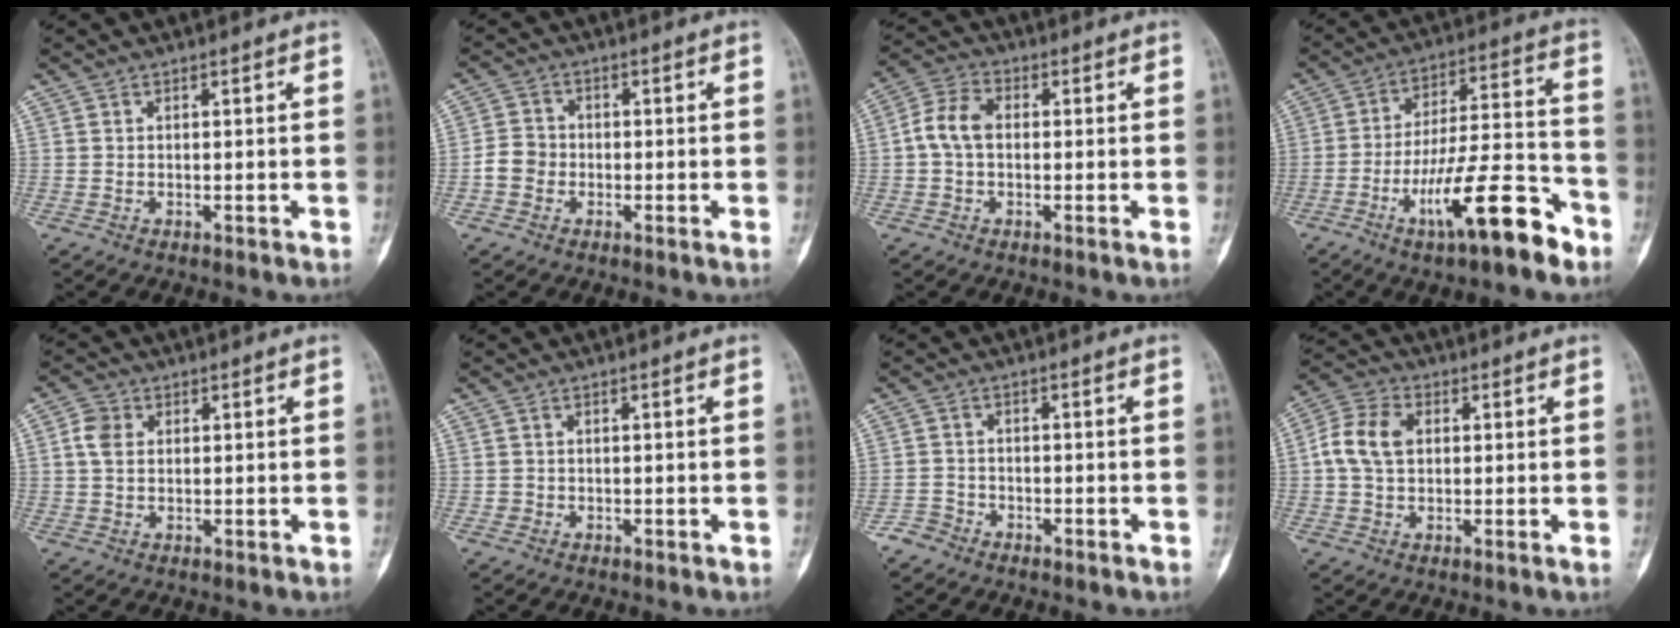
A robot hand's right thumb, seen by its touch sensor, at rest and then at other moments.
{"total": 4.0, "force": [-1.3, 3.2, 1.9], "torque": [-0.027, 0.012, -0.035]}
{"total": 6.4, "force": [-0.1, 4.0, 5.0], "torque": [-0.099, 0.016, -0.014]}
{"total": 17.8, "force": [-9.8, 4.3, 14.2], "torque": [-0.234, 0.065, -0.155]}
{"total": 3.9, "force": [0.9, 3.0, 2.3], "torque": [-0.037, 0.008, 0.013]}
{"total": 0.7, "force": [-0.1, 0.7, -0.1], "torque": [0.008, 0.007, -0.004]}
{"total": 2.3, "force": [-2.0, 1.2, -0.1], "torque": [0.003, 0.010, -0.041]}
{"total": 8.1, "force": [0.9, 5.5, 5.8], "torque": [-0.119, 0.020, 0.012]}